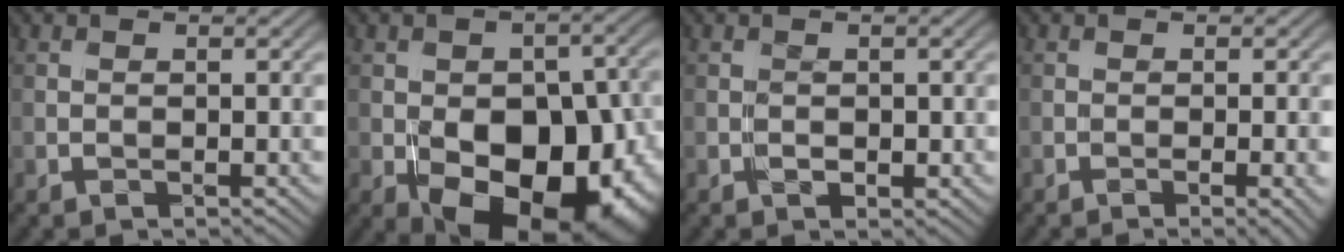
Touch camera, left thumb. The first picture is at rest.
{"total": 15.7, "force": [-5.3, 9.6, 11.2], "torque": [-0.135, -0.023, -0.069]}
{"total": 0.6, "force": [0.2, 0.6, -0.1], "torque": [0.004, -0.005, 0.008]}
{"total": 3.6, "force": [-1.5, 0.6, 3.2], "torque": [-0.043, -0.008, -0.012]}